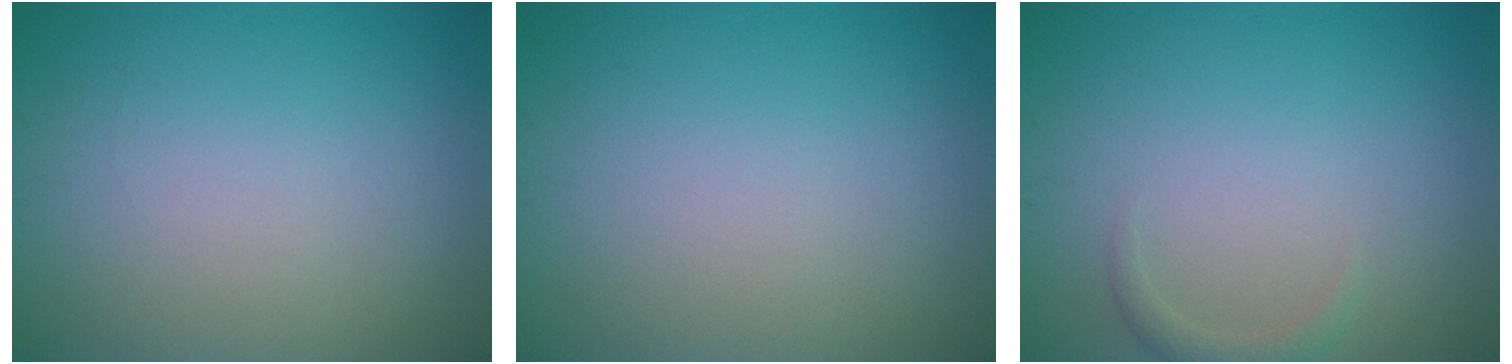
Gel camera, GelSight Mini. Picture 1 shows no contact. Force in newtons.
{"total": 0.0}
{"total": 1.2, "press": 1.2, "slide": 0.2}